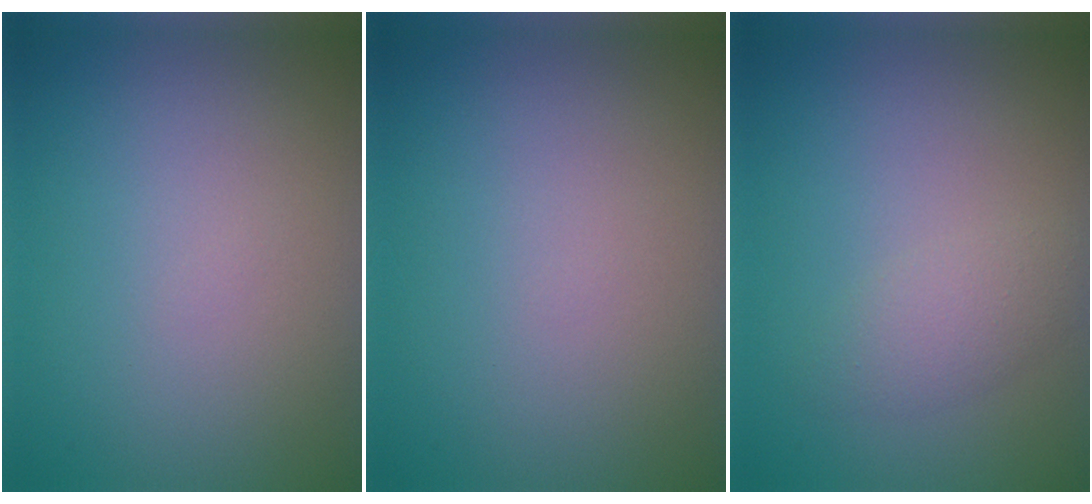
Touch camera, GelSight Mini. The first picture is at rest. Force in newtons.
{"total": 0.0}
{"total": 2.1, "press": 2.1, "slide": 0.1}